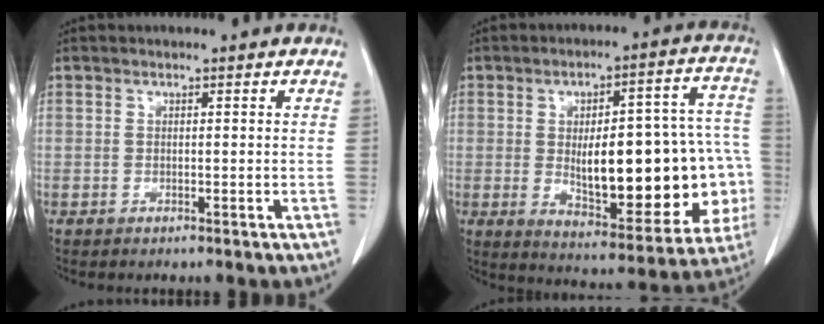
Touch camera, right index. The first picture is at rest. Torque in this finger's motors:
{"motor_torque": [1.94, -0.20, 0.96, 0.18]}